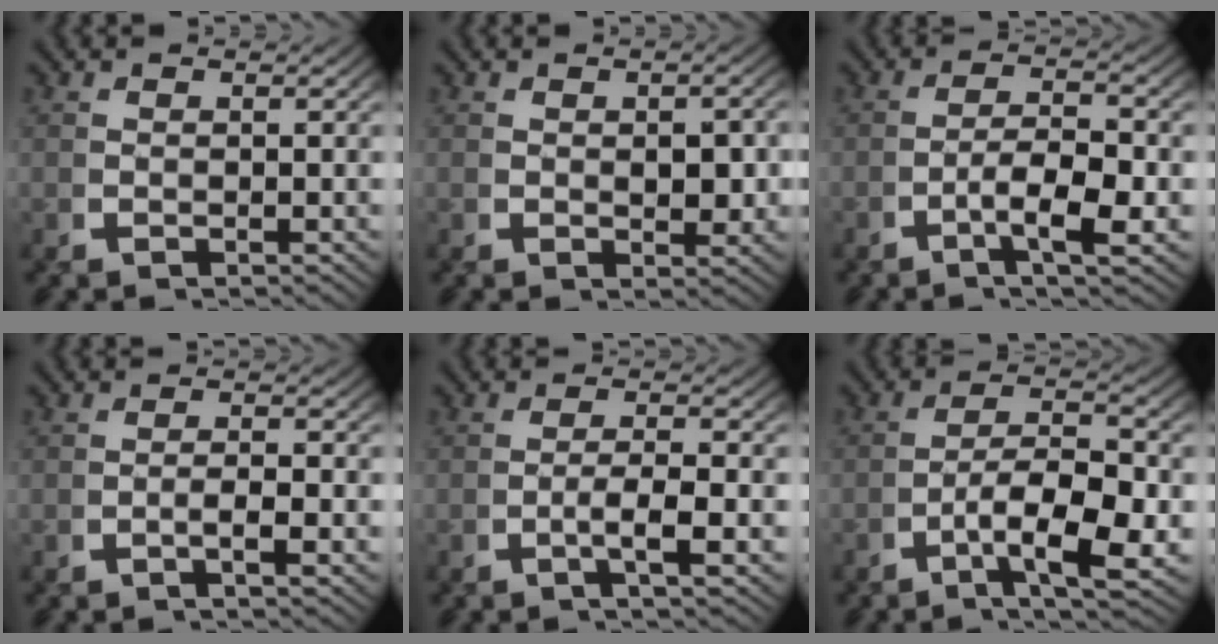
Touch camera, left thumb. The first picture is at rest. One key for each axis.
{"total": 2.3, "fx": 0.2, "fy": 1.3, "fz": 1.9, "tx": -0.025, "ty": -0.008, "tz": 0.006}
{"total": 5.2, "fx": -1.0, "fy": 1.8, "fz": 4.8, "tx": -0.092, "ty": -0.019, "tz": -0.013}
{"total": 2.0, "fx": -0.6, "fy": 0.0, "fz": 1.9, "tx": -0.036, "ty": 0.001, "tz": -0.012}
{"total": 3.3, "fx": -0.6, "fy": 0.4, "fz": 3.2, "tx": -0.065, "ty": -0.004, "tz": -0.010}
{"total": 7.9, "fx": -1.7, "fy": 3.3, "fz": 7.0, "tx": -0.123, "ty": -0.031, "tz": -0.019}